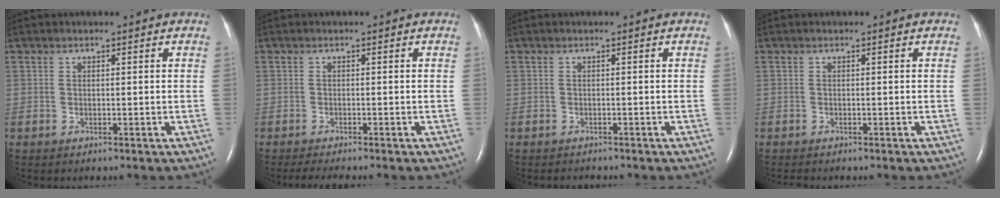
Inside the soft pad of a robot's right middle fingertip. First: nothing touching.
{"total": 3.2, "force": [-2.7, -0.2, 1.7], "torque": [-0.030, -0.009, -0.042]}
{"total": 1.4, "force": [-1.3, 0.4, 0.3], "torque": [-0.011, -0.004, -0.013]}
{"total": 0.6, "force": [-0.6, 0.0, 0.1], "torque": [-0.007, -0.002, -0.009]}